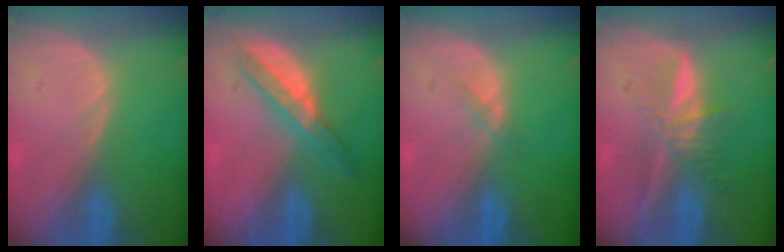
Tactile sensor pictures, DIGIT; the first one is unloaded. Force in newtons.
{"total": 5.7, "press": 5.3, "slide": 2.1}
{"total": 1.0, "press": 1.0, "slide": 0.2}
{"total": 6.2, "press": 5.5, "slide": 2.9}